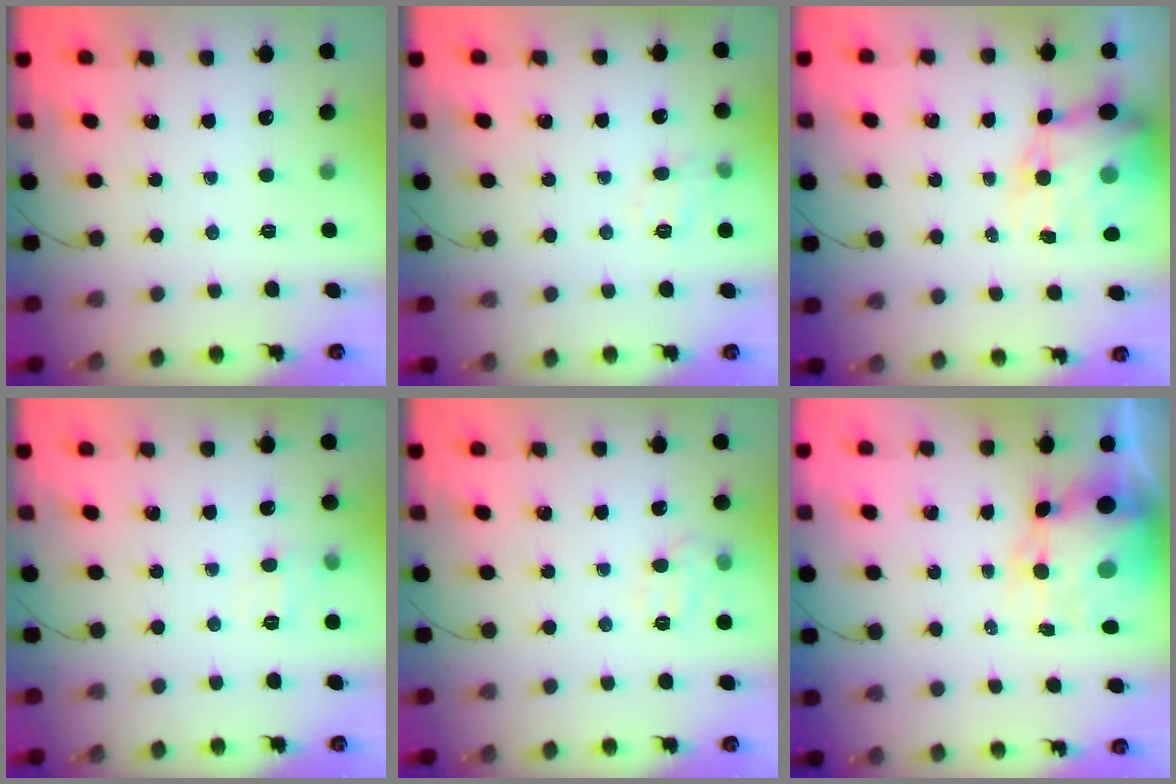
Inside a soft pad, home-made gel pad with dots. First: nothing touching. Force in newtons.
{"total": 8.6, "press": 8.5, "slide": 1.1}
{"total": 13.0, "press": 12.5, "slide": 3.6}
{"total": 6.9, "press": 6.7, "slide": 1.6}
{"total": 8.1, "press": 8.0, "slide": 1.0}
{"total": 8.9, "press": 8.6, "slide": 2.3}